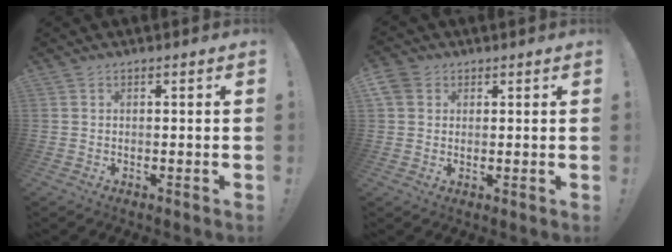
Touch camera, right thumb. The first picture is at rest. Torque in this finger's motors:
{"motor_torque": [0.37, 0.45, -0.01, 0.07, 0.02]}